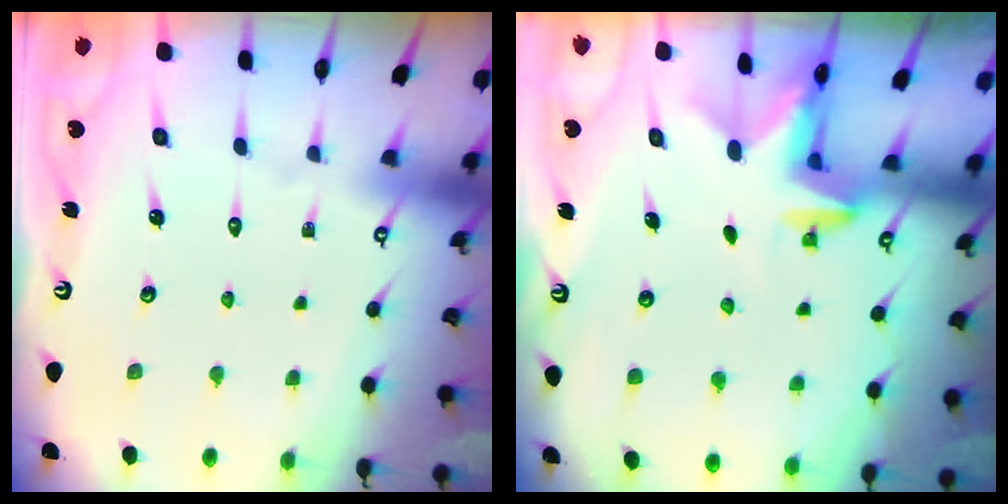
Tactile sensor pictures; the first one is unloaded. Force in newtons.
{"total": 2.4, "press": 2.4, "slide": 0.3}